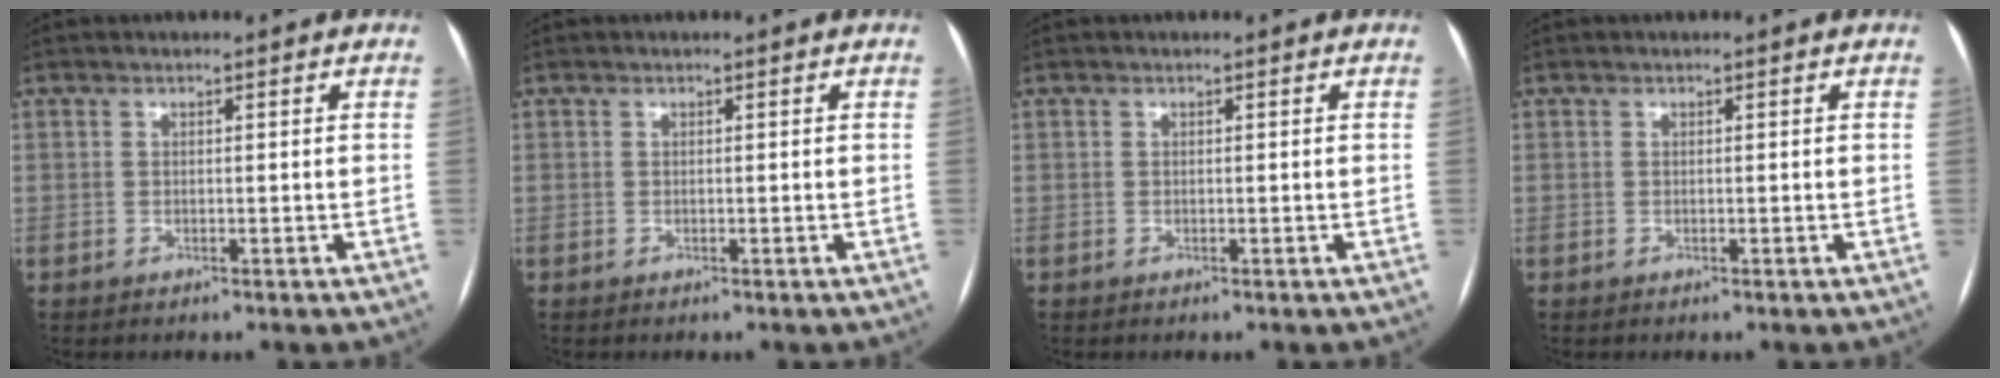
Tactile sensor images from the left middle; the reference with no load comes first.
{"total": 0.0}
{"total": 0.0}
{"total": 0.0}